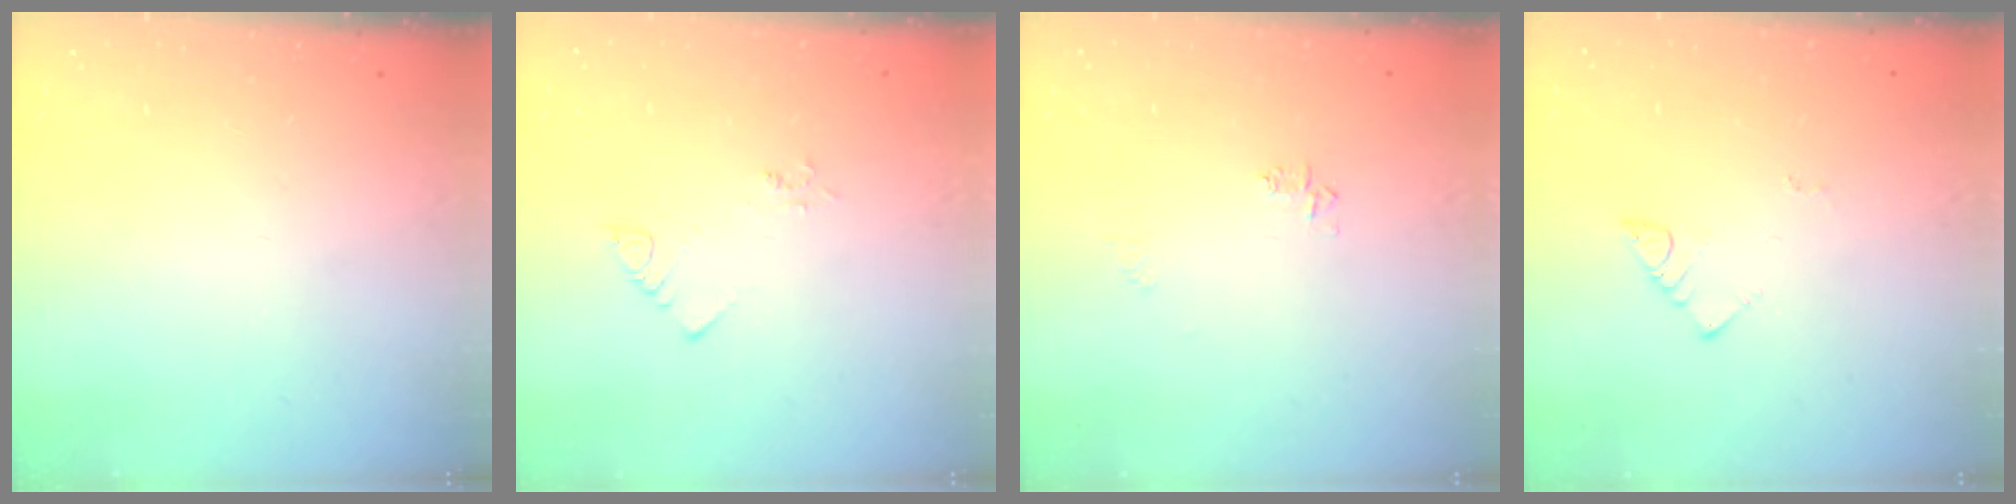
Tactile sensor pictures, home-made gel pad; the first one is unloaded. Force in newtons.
{"total": 2.4, "press": 2.4, "slide": 0.4}
{"total": 4.2, "press": 4.1, "slide": 0.7}
{"total": 2.7, "press": 2.7, "slide": 0.6}